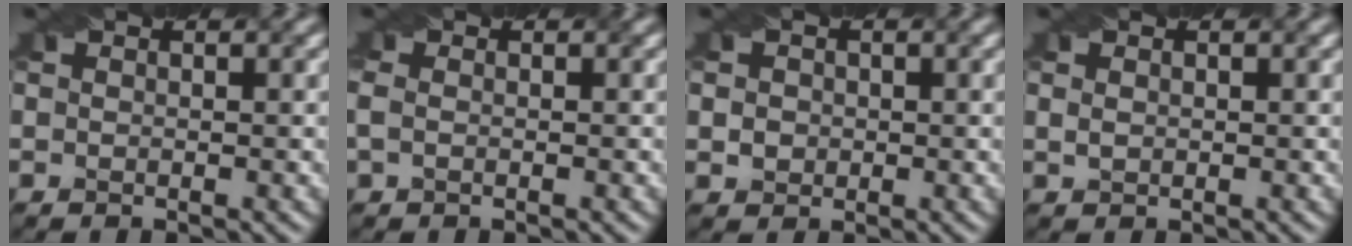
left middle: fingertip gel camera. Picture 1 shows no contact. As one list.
[{"total": 1.7, "force": [-0.2, 1.2, 1.1], "torque": [-0.029, 0.001, -0.007]}, {"total": 1.7, "force": [0.1, 1.6, 0.7], "torque": [-0.011, -0.003, 0.002]}, {"total": 1.1, "force": [0.3, 0.8, 0.7], "torque": [-0.016, -0.001, 0.008]}]